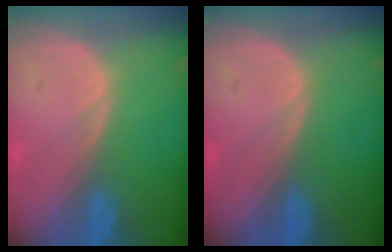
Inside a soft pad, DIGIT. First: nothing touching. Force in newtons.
{"total": 0.0}